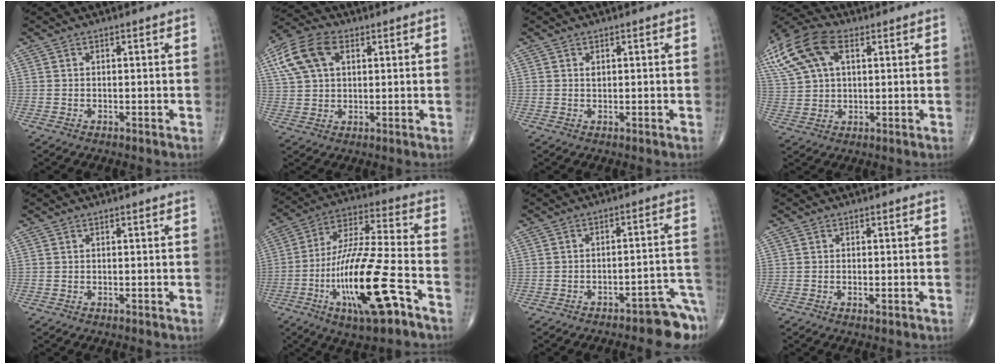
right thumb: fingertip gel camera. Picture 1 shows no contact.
{"total": 11.1, "force": [4.1, 7.0, 7.7], "torque": [-0.155, 0.014, 0.075]}
{"total": 0.8, "force": [0.3, 0.6, 0.5], "torque": [-0.005, -0.001, 0.006]}
{"total": 17.9, "force": [7.4, 10.4, 12.5], "torque": [-0.292, 0.024, 0.136]}
{"total": 0.0}
{"total": 20.6, "force": [-8.4, 4.8, 18.2], "torque": [-0.375, 0.034, -0.141]}
{"total": 10.1, "force": [-7.9, 2.8, 5.7], "torque": [-0.040, 0.082, -0.101]}
{"total": 1.3, "force": [-0.4, 0.4, 1.1], "torque": [-0.022, -0.003, -0.007]}